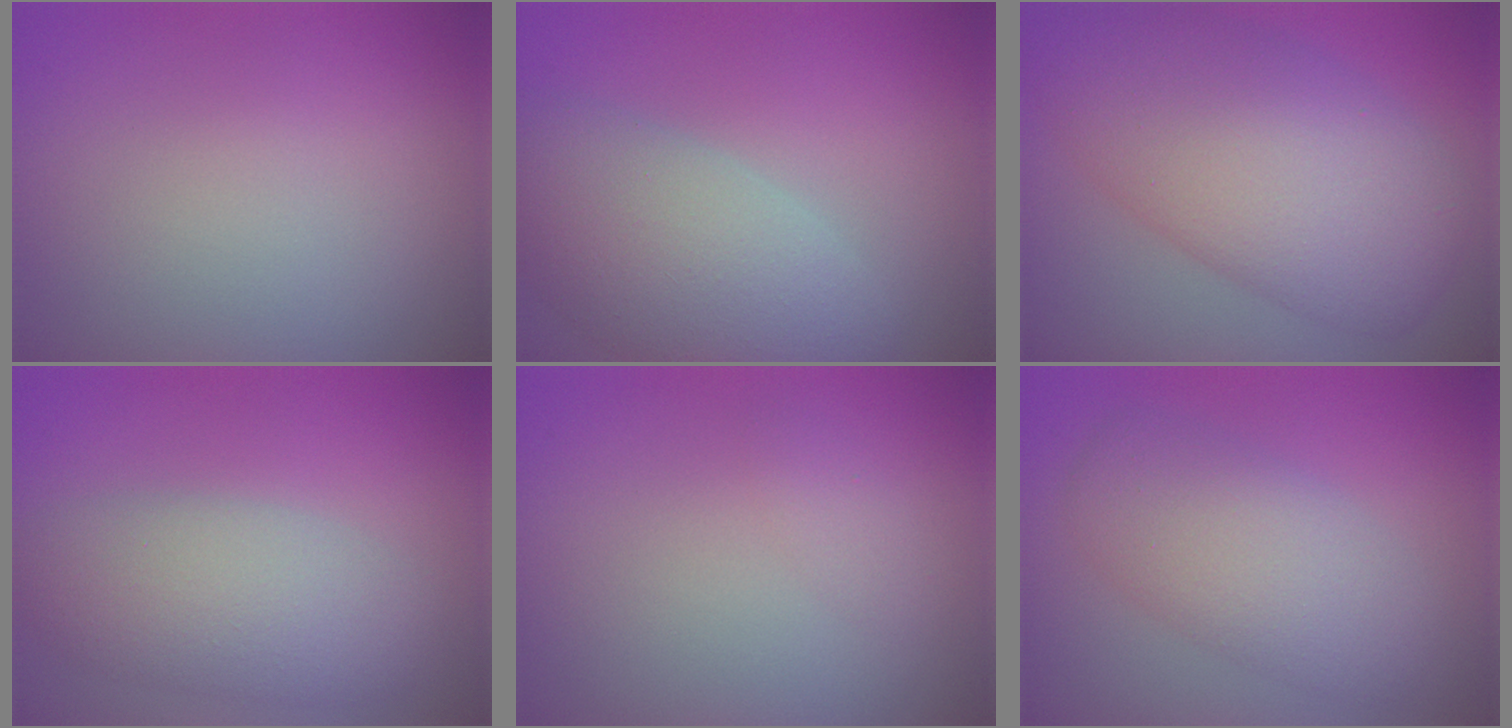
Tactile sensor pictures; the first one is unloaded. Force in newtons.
{"total": 7.5, "press": 7.5, "slide": 0.5}
{"total": 11.1, "press": 11.1, "slide": 0.1}
{"total": 5.1, "press": 5.1, "slide": 0.3}
{"total": 0.9, "press": 0.9, "slide": 0.2}
{"total": 5.4, "press": 5.4, "slide": 0.1}